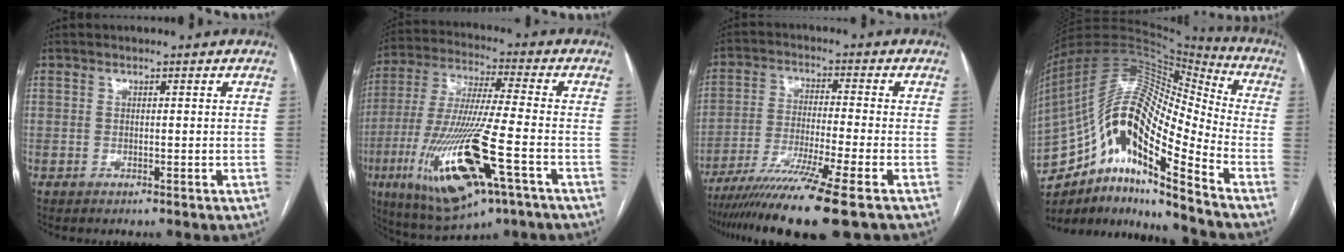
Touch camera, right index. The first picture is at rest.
{"total": 19.9, "force": [-7.7, 2.6, 18.2], "torque": [-0.396, -0.043, -0.133]}
{"total": 13.8, "force": [-10.0, -1.6, 9.4], "torque": [-0.172, -0.041, -0.166]}
{"total": 19.7, "force": [-10.1, 4.4, 16.4], "torque": [-0.315, 0.042, -0.174]}